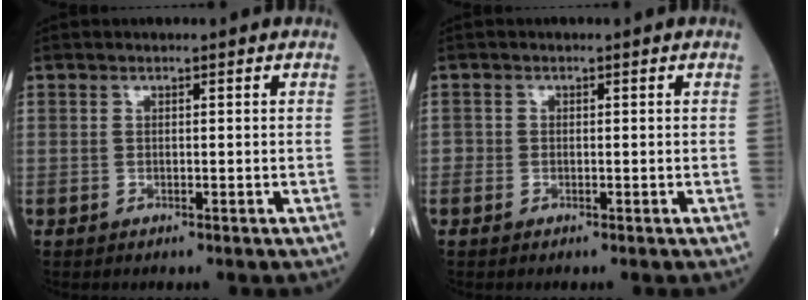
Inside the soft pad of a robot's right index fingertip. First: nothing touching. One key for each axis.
{"total": 0.9, "fx": -0.2, "fy": 0.9, "fz": 0.2, "tx": 0.005, "ty": 0.004, "tz": -0.007}